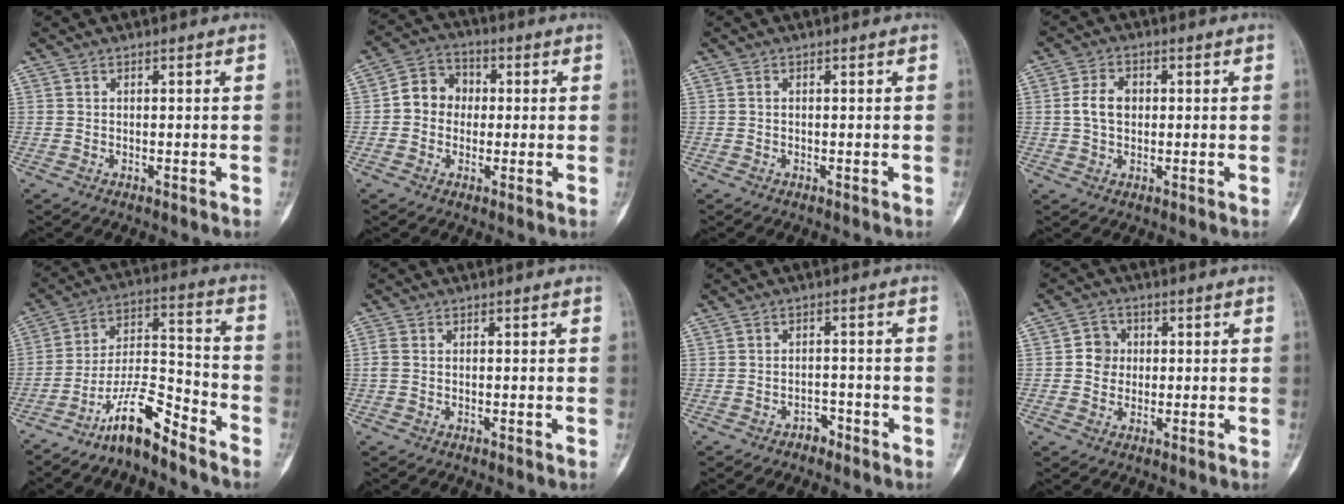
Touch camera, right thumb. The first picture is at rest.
{"total": 7.3, "force": [0.0, 6.4, 3.5], "torque": [-0.034, 0.022, -0.016]}
{"total": 0.0}
{"total": 5.2, "force": [0.4, 3.6, 3.6], "torque": [-0.068, 0.010, 0.004]}
{"total": 11.5, "force": [-9.0, 2.6, 6.8], "torque": [-0.126, 0.087, -0.169]}
{"total": 1.5, "force": [-0.1, 0.9, 1.2], "torque": [-0.038, -0.001, -0.005]}
{"total": 2.2, "force": [-1.7, 1.3, 0.6], "torque": [-0.006, 0.015, -0.028]}
{"total": 4.2, "force": [0.3, 3.9, 1.6], "torque": [-0.001, 0.007, -0.002]}